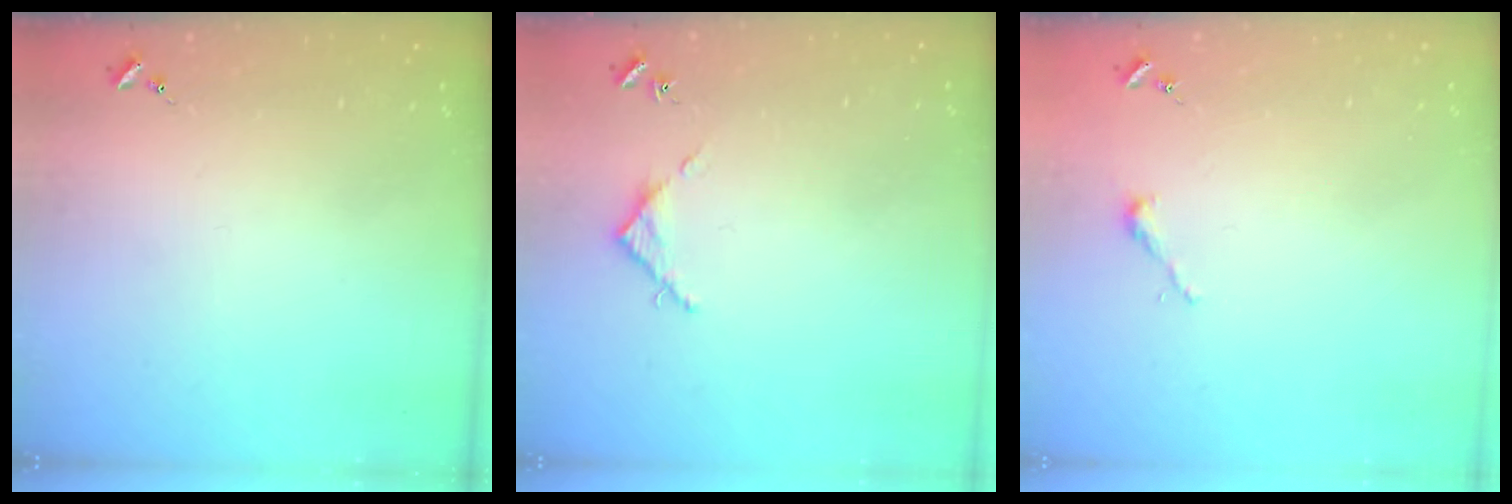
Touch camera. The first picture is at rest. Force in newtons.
{"total": 3.6, "press": 3.6, "slide": 0.3}
{"total": 2.5, "press": 2.5, "slide": 0.2}